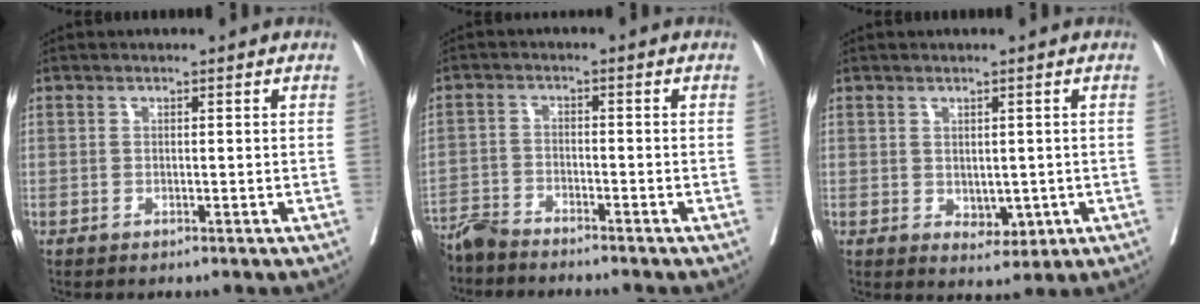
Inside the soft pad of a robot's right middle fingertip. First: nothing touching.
{"total": 6.3, "force": [-6.0, 0.5, 1.7], "torque": [-0.020, -0.016, -0.109]}
{"total": 3.3, "force": [-0.4, 2.1, 2.5], "torque": [-0.027, -0.005, 0.005]}